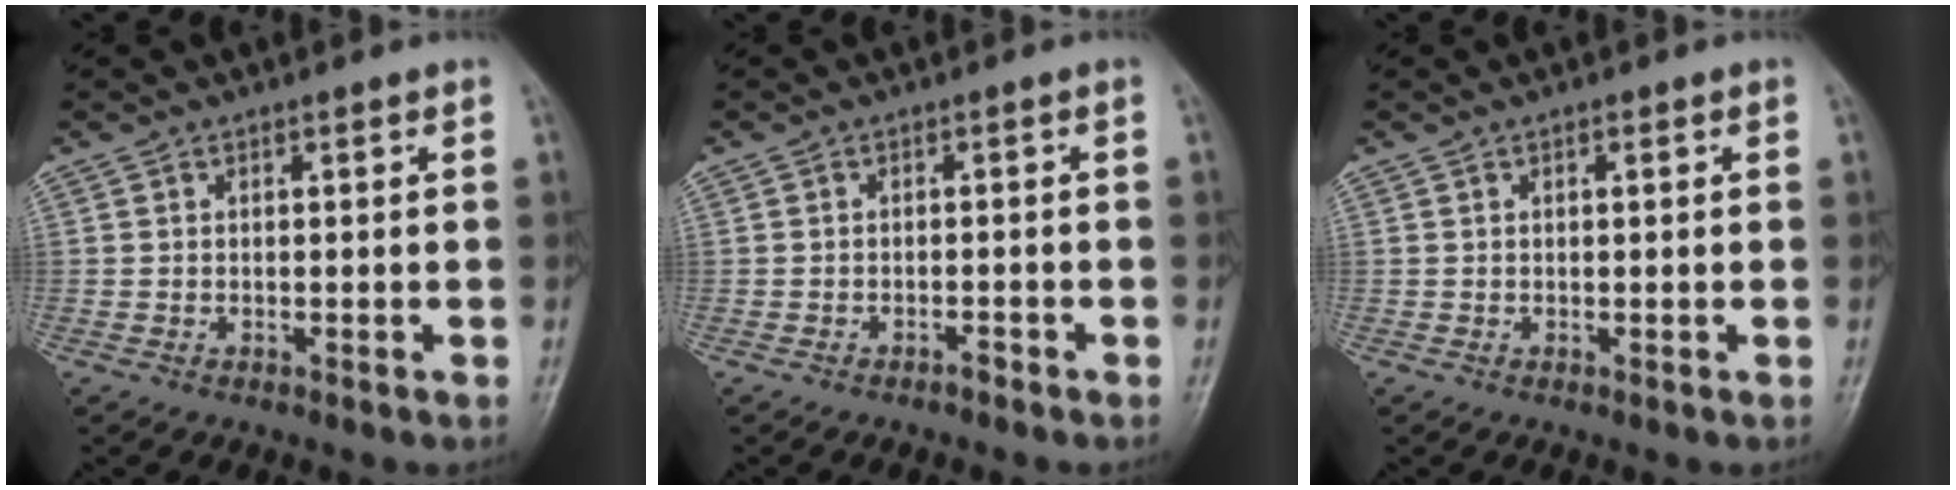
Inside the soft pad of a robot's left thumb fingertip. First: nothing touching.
{"total": 1.1, "force": [-1.0, 0.2, 0.3], "torque": [-0.006, 0.007, -0.015]}
{"total": 0.6, "force": [0.2, 0.2, 0.5], "torque": [-0.010, 0.000, 0.003]}